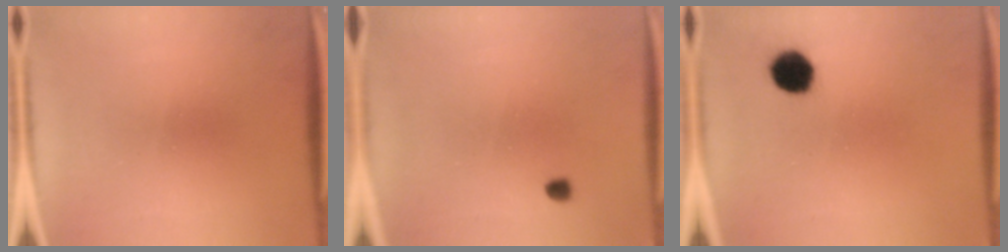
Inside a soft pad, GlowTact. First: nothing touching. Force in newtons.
{"total": 1.0}
{"total": 6.2}